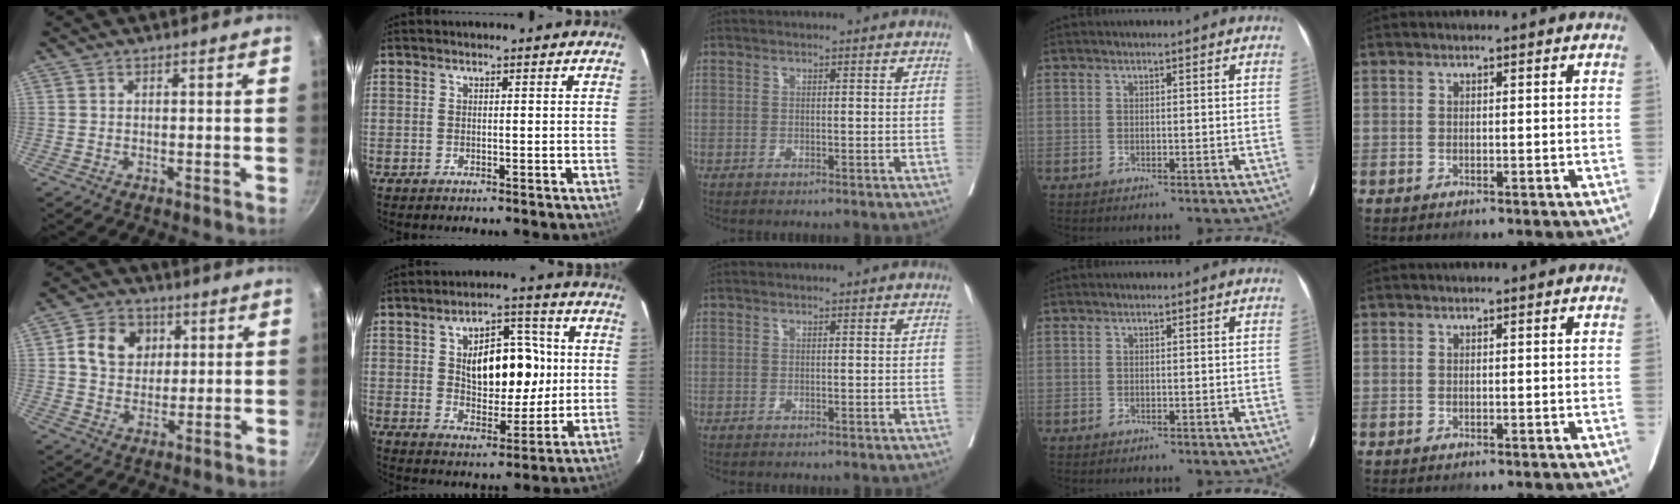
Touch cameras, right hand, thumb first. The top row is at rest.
{"thumb": {"total": 9.8, "force": [2.4, 8.0, 5.1], "torque": [-0.055, -0.003, 0.039]}, "index": {"total": 12.7, "force": [1.7, 6.5, 10.8], "torque": [-0.169, 0.021, 0.035]}}